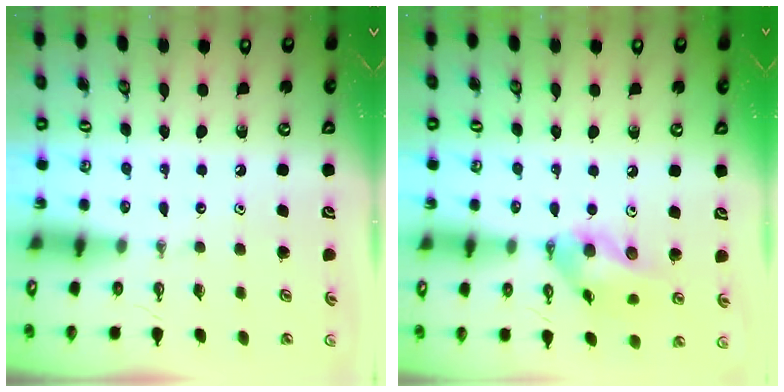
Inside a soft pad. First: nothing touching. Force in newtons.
{"total": 12.2, "press": 12.0, "slide": 2.0}